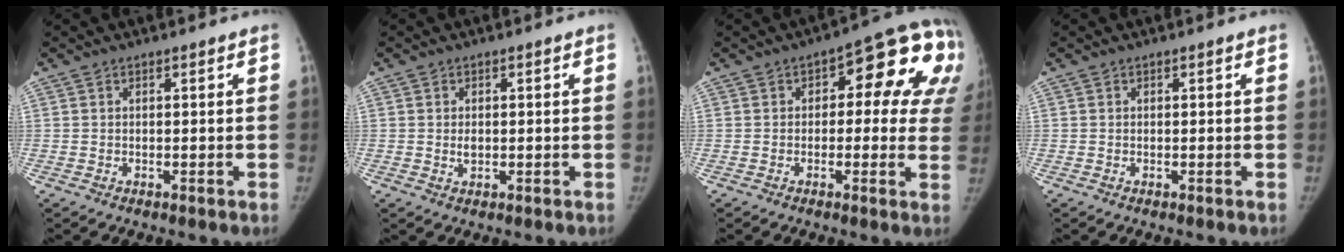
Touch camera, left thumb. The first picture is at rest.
{"total": 1.6, "force": [0.0, 1.1, 1.2], "torque": [-0.013, -0.001, 0.001]}
{"total": 16.5, "force": [4.4, 8.5, 13.4], "torque": [-0.096, 0.012, 0.036]}
{"total": 0.0}